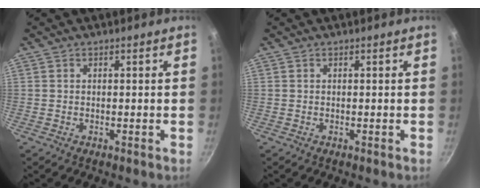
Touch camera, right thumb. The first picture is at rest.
{"total": 0.0}